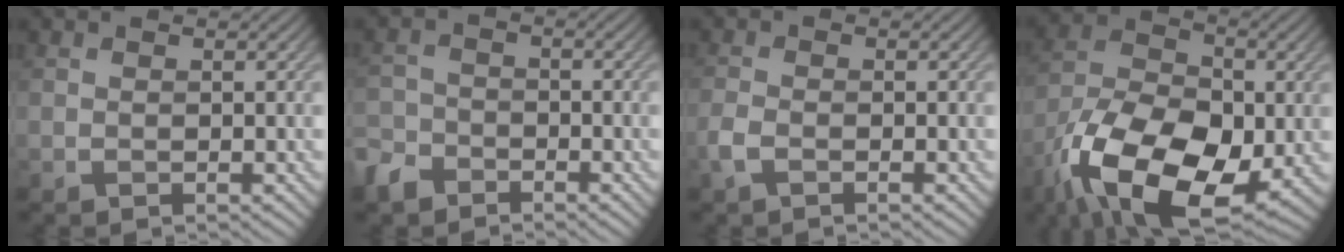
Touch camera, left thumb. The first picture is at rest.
{"total": 4.2, "force": [-3.2, 2.4, 1.1], "torque": [-0.031, -0.001, -0.075]}
{"total": 1.9, "force": [-1.1, 0.8, 1.3], "torque": [-0.037, -0.002, -0.031]}
{"total": 17.3, "force": [-7.3, 9.7, 12.3], "torque": [-0.251, -0.029, -0.134]}